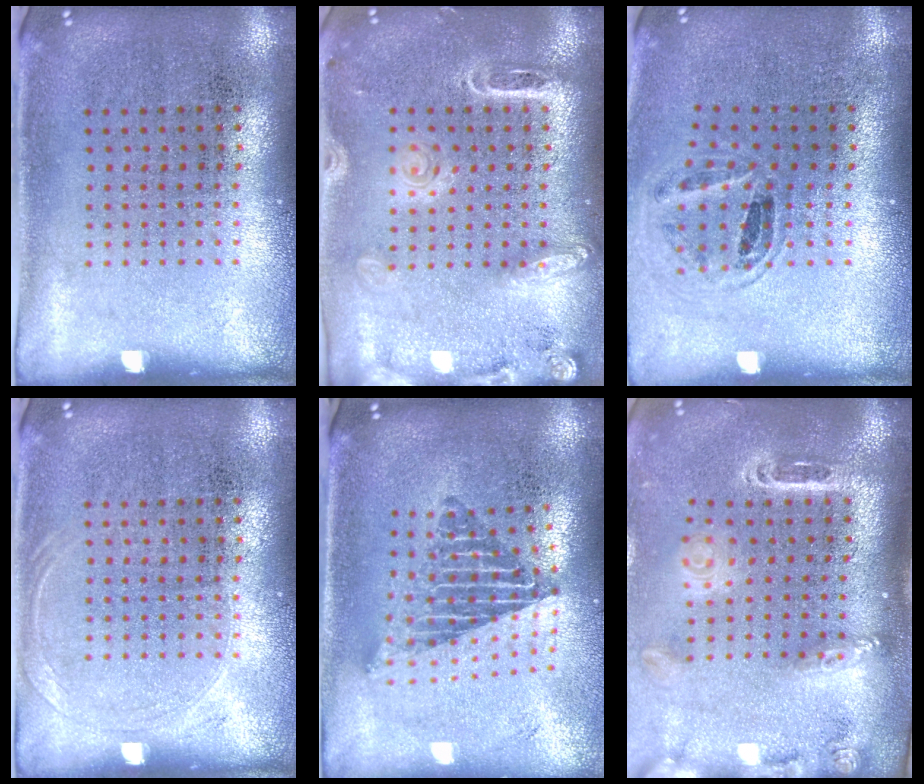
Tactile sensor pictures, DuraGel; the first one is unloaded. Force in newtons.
{"total": 2.0, "press": 1.8, "slide": 1.1}
{"total": 0.9, "press": 0.9, "slide": 0.2}
{"total": 0.9, "press": 0.8, "slide": 0.3}
{"total": 2.0, "press": 1.5, "slide": 1.4}
{"total": 2.6, "press": 1.8, "slide": 1.8}